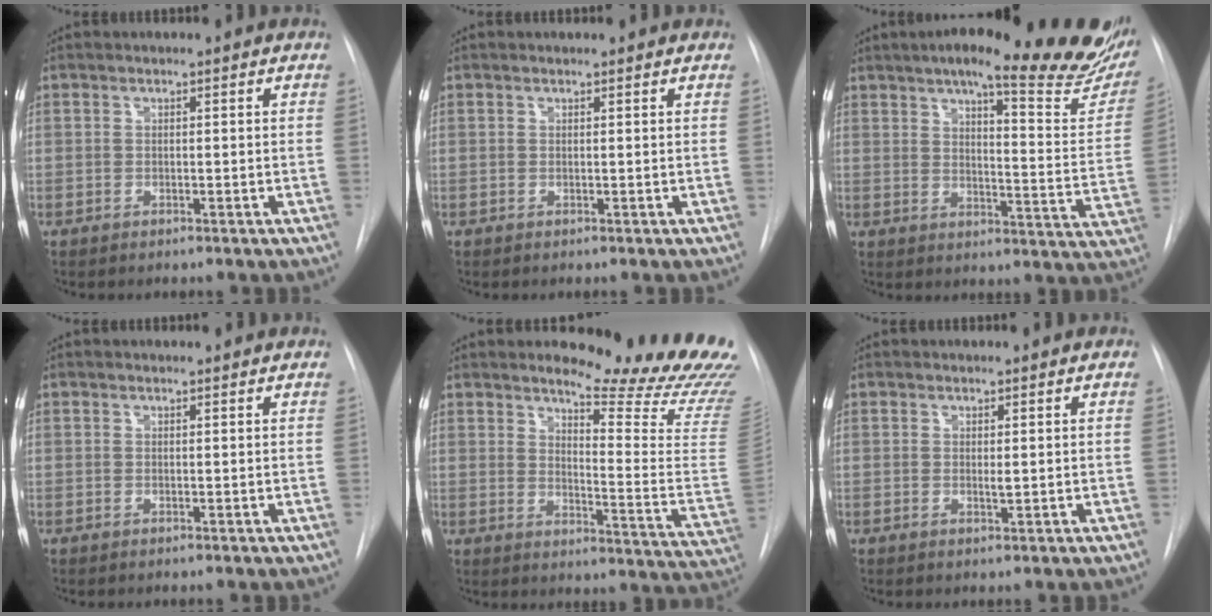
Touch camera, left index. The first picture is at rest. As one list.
[{"total": 1.2, "force": [1.2, 0.2, 0.1], "torque": [-0.011, 0.008, 0.013]}, {"total": 25.0, "force": [19.0, 4.6, 15.6], "torque": [-0.198, -0.033, 0.225]}, {"total": 1.6, "force": [1.5, 0.3, 0.2], "torque": [-0.014, 0.010, 0.015]}, {"total": 18.7, "force": [16.9, 0.2, 8.1], "torque": [-0.106, -0.134, 0.195]}, {"total": 0.7, "force": [0.2, 0.2, 0.6], "torque": [-0.015, -0.004, 0.004]}]